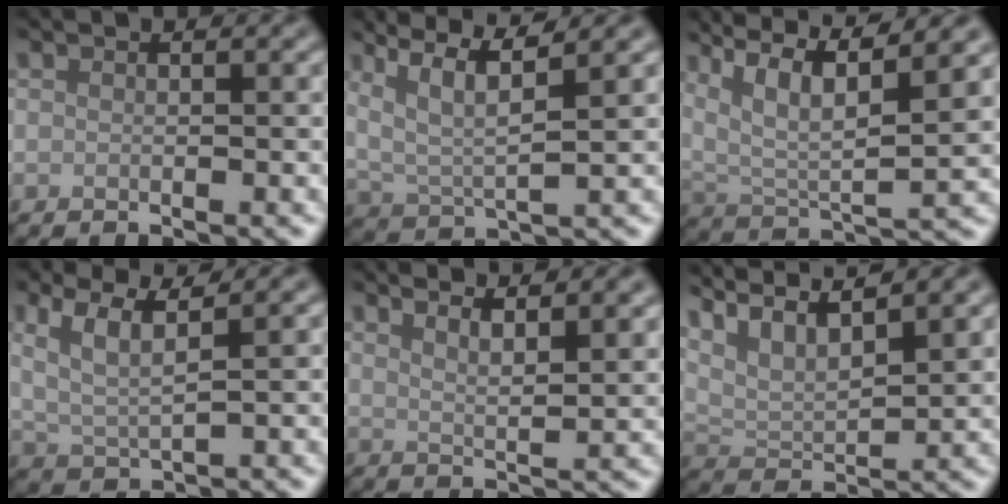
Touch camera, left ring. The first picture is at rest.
{"total": 6.2, "force": [3.8, 1.5, 4.7], "torque": [-0.082, 0.011, 0.071]}
{"total": 10.9, "force": [6.4, 3.0, 8.3], "torque": [-0.158, 0.020, 0.098]}
{"total": 4.1, "force": [2.2, 1.4, 3.2], "torque": [-0.070, 0.002, 0.045]}
{"total": 5.4, "force": [4.1, 1.5, 3.2], "torque": [-0.023, 0.018, 0.042]}
{"total": 8.2, "force": [5.8, 2.7, 5.1], "torque": [-0.115, 0.024, 0.094]}